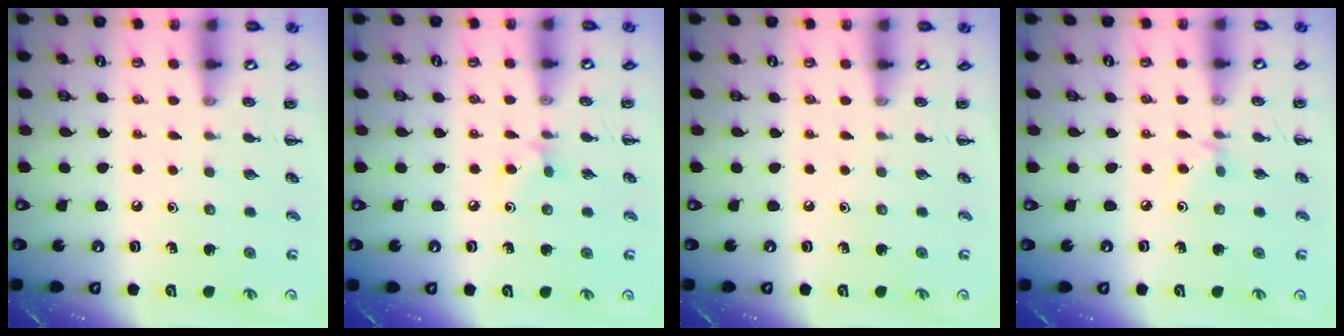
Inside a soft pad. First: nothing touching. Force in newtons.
{"total": 5.3, "press": 5.0, "slide": 1.5}
{"total": 0.0}
{"total": 3.4, "press": 3.2, "slide": 1.2}